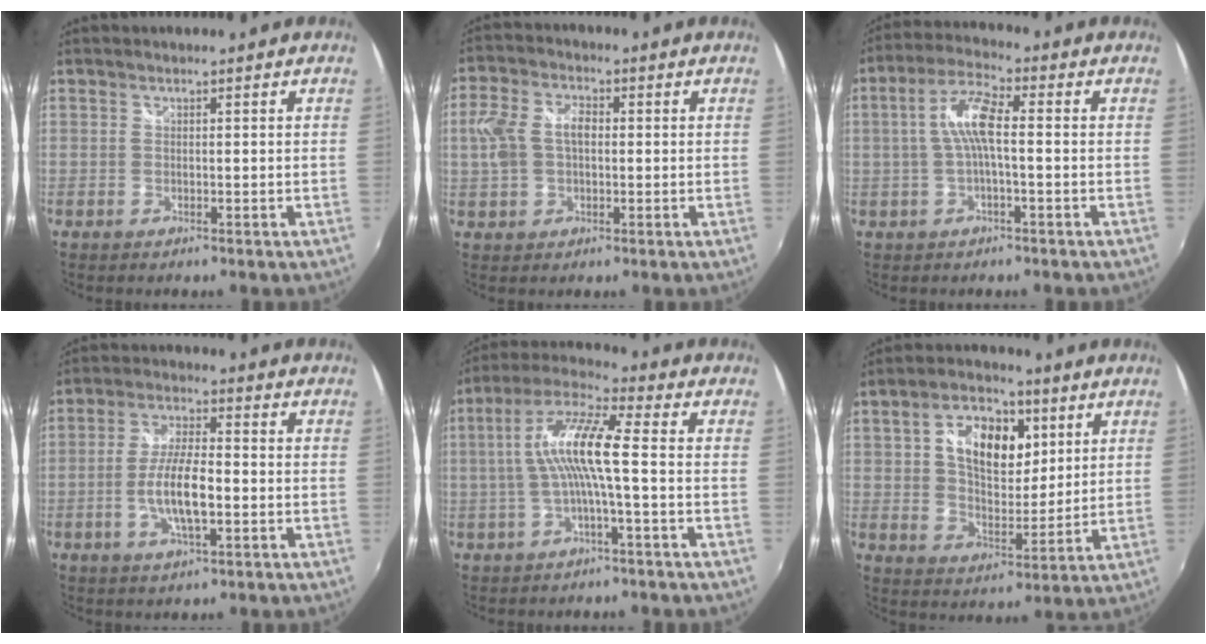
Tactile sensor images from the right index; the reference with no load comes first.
{"total": 8.0, "force": [0.3, 5.3, 5.9], "torque": [-0.126, 0.016, 0.007]}
{"total": 7.0, "force": [-0.3, 1.5, 6.8], "torque": [-0.142, 0.014, -0.005]}
{"total": 8.9, "force": [-2.3, 2.5, 8.2], "torque": [-0.162, -0.001, -0.042]}
{"total": 10.7, "force": [-0.7, 0.8, 10.7], "torque": [-0.214, 0.017, -0.012]}
{"total": 13.1, "force": [4.3, 7.8, 9.6], "torque": [-0.166, 0.015, 0.074]}